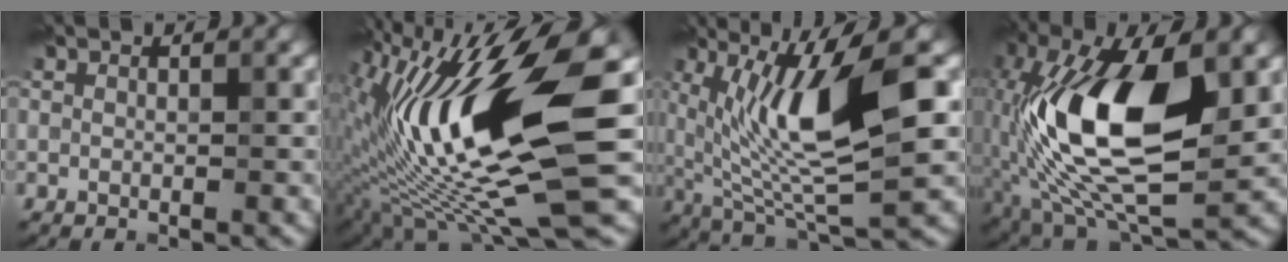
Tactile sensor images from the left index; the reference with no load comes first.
{"total": 16.0, "force": [0.0, 4.9, 15.3], "torque": [-0.278, 0.006, -0.001]}
{"total": 10.7, "force": [1.9, 2.8, 10.1], "torque": [-0.177, -0.009, 0.041]}
{"total": 13.1, "force": [0.0, 6.1, 11.6], "torque": [-0.224, 0.003, -0.008]}